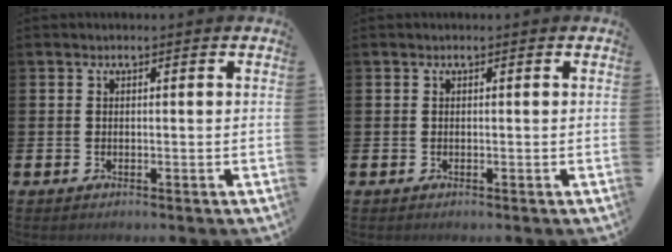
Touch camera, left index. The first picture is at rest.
{"total": 0.0}